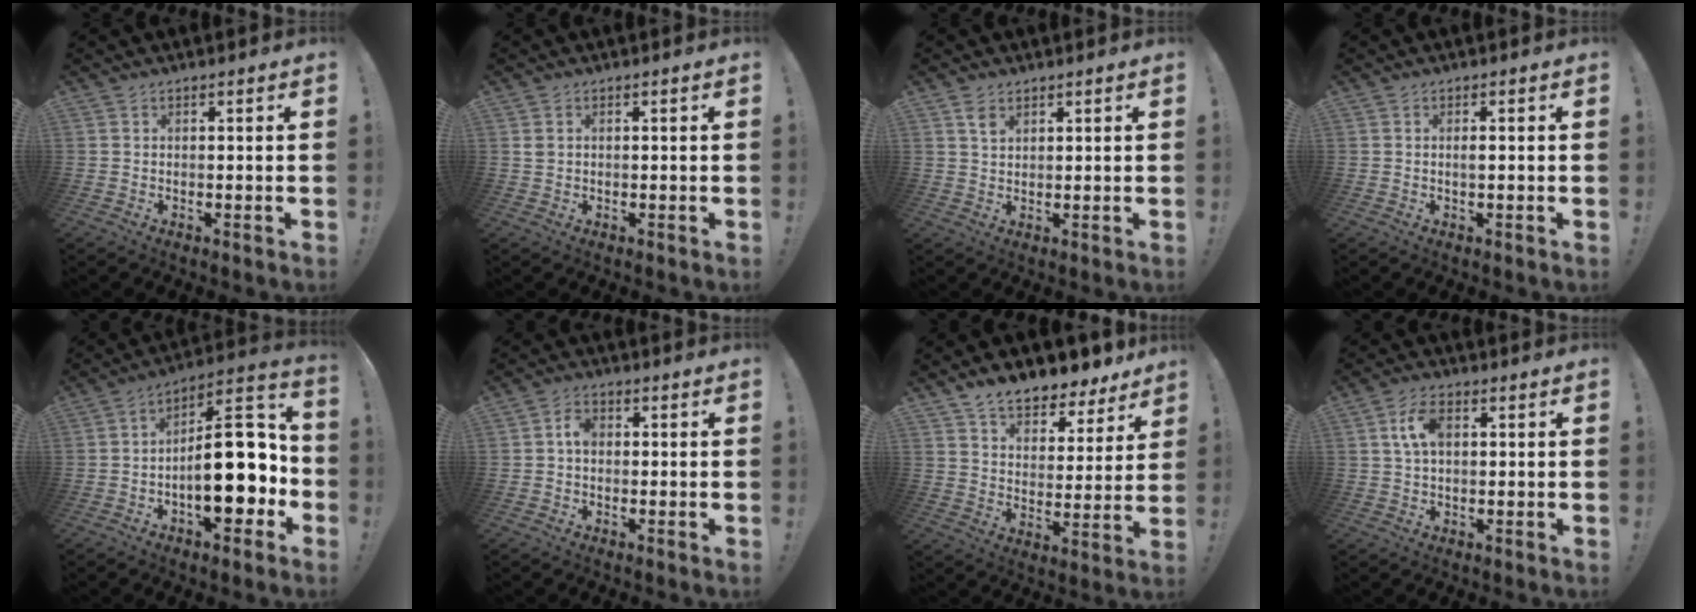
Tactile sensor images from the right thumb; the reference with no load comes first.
{"total": 1.4, "force": [0.6, 1.1, 0.6], "torque": [-0.015, 0.006, 0.012]}
{"total": 3.3, "force": [2.0, 1.9, 1.9], "torque": [-0.025, -0.008, 0.034]}
{"total": 1.2, "force": [-0.2, 0.2, 1.2], "torque": [-0.020, -0.001, -0.004]}
{"total": 21.6, "force": [-3.5, 9.9, 18.8], "torque": [-0.271, 0.027, -0.046]}
{"total": 3.5, "force": [-0.2, 2.4, 2.6], "torque": [-0.048, 0.011, -0.004]}
{"total": 10.1, "force": [8.7, 4.0, 3.4], "torque": [-0.064, -0.067, 0.157]}
{"total": 7.0, "force": [1.6, 3.9, 5.5], "torque": [-0.098, 0.007, 0.030]}